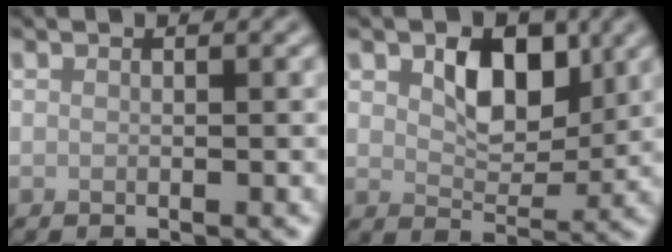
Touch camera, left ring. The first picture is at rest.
{"total": 4.8, "force": [1.7, 3.0, 3.3], "torque": [-0.056, -0.005, 0.024]}